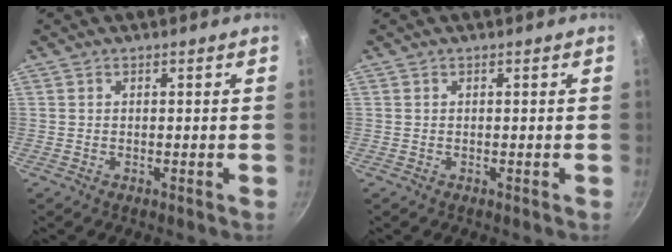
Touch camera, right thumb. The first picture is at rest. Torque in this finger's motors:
{"motor_torque": [-0.02, 0.02, 0.03, 0.00, 0.00]}